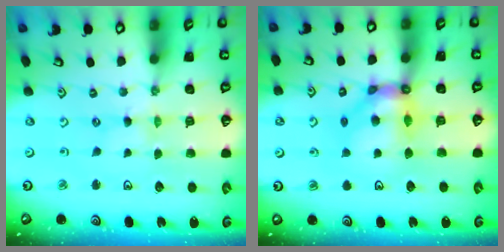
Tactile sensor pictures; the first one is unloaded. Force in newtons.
{"total": 10.4, "press": 10.2, "slide": 1.8}